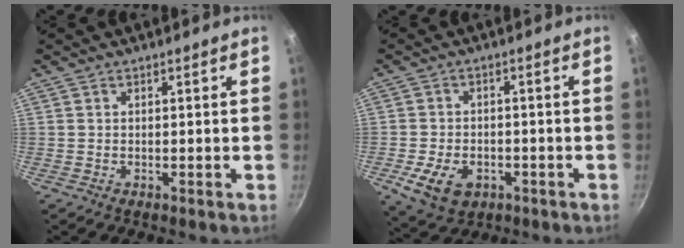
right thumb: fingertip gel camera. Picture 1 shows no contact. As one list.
[{"total": 8.6, "force": [-3.2, 5.9, 5.4], "torque": [-0.090, 0.009, -0.046]}]